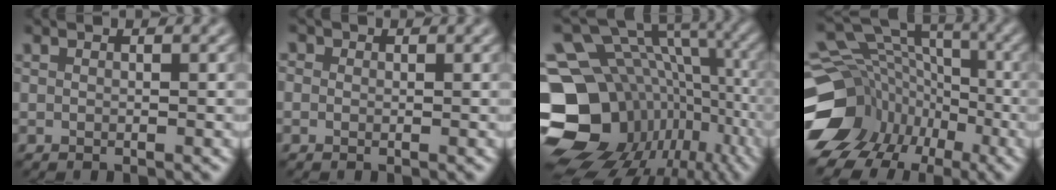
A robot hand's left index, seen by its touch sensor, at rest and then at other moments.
{"total": 0.9, "force": [0.3, 0.8, 0.3], "torque": [-0.004, -0.001, -0.006]}
{"total": 18.8, "force": [-5.5, 14.6, 10.6], "torque": [-0.206, 0.000, -0.051]}
{"total": 11.9, "force": [-4.3, 9.5, 5.7], "torque": [-0.126, 0.011, -0.066]}